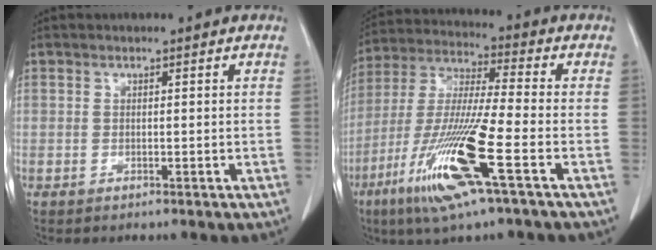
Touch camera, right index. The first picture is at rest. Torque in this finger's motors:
{"motor_torque": [2.03, -0.09, 0.63, 0.21]}